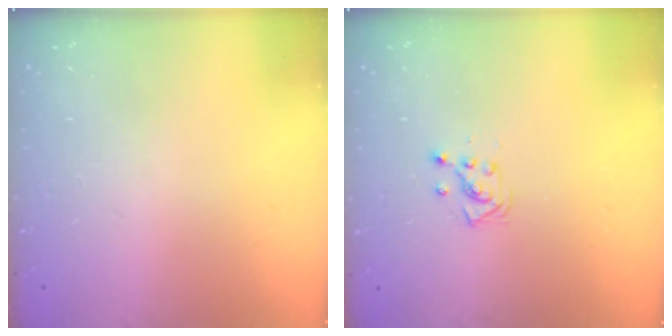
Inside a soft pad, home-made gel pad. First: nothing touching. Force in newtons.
{"total": 3.3, "press": 3.2, "slide": 0.5}